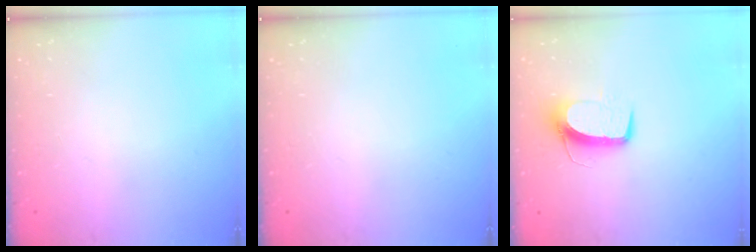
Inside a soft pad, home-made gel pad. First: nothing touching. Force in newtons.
{"total": 0.0}
{"total": 10.2, "press": 10.2, "slide": 0.5}